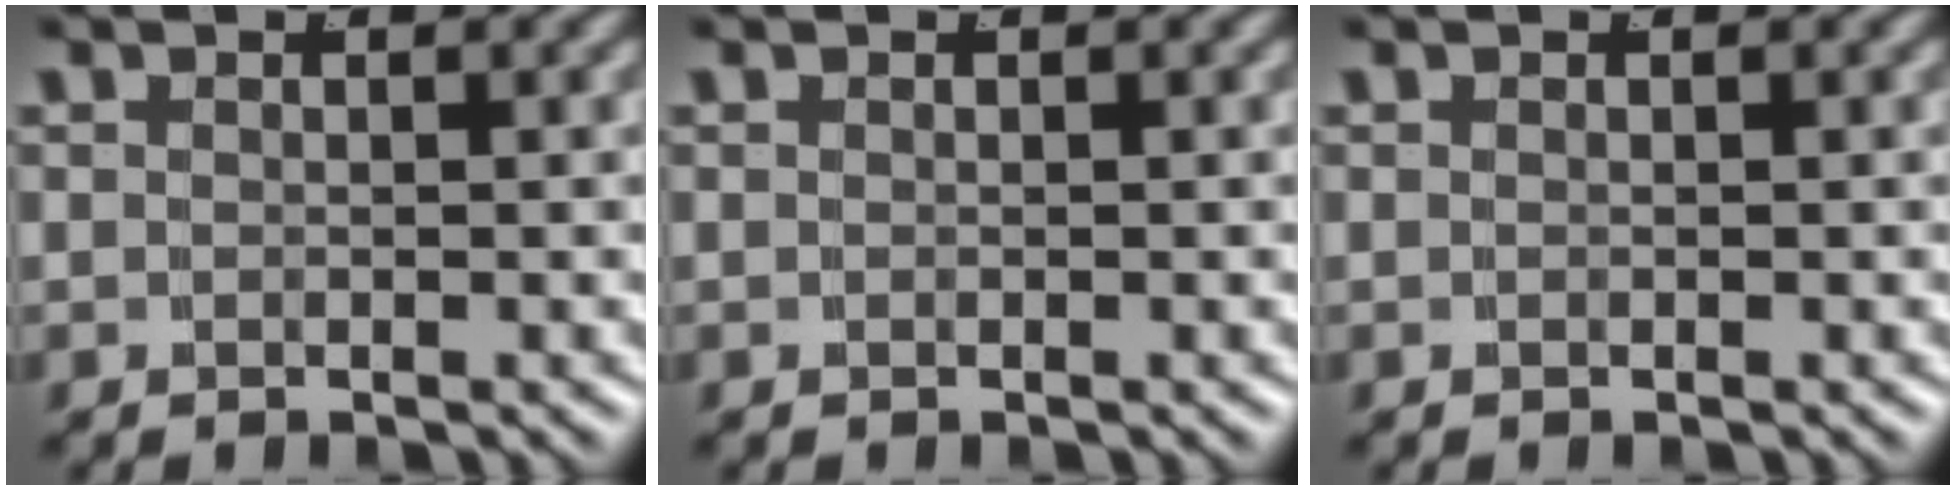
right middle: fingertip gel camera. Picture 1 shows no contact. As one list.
[{"total": 0.0}, {"total": 0.0}]